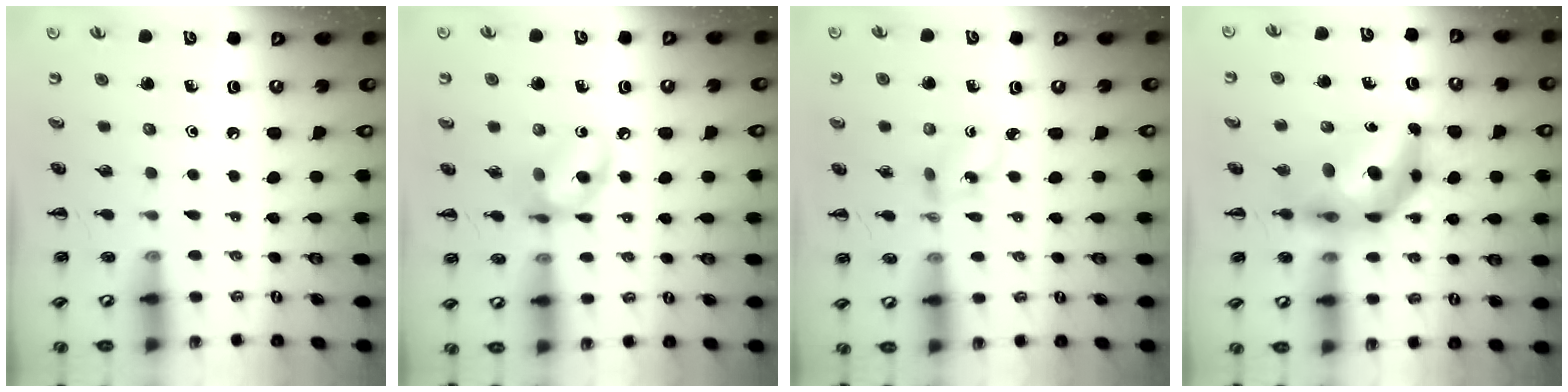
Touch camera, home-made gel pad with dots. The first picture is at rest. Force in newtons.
{"total": 9.6, "press": 9.5, "slide": 0.8}
{"total": 1.2, "press": 1.1, "slide": 0.5}
{"total": 10.4, "press": 9.8, "slide": 3.6}